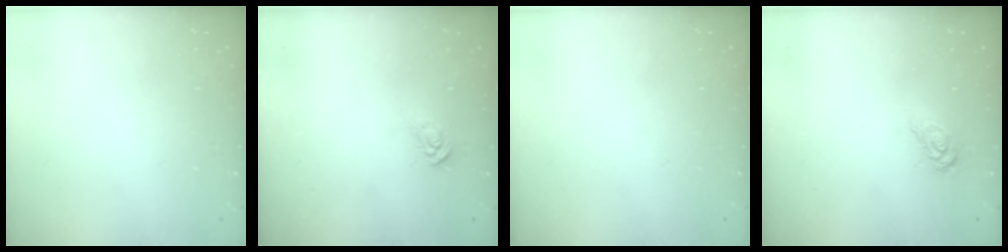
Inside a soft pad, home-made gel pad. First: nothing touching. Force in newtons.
{"total": 3.4, "press": 3.4, "slide": 0.4}
{"total": 0.0}
{"total": 6.5, "press": 6.5, "slide": 0.3}